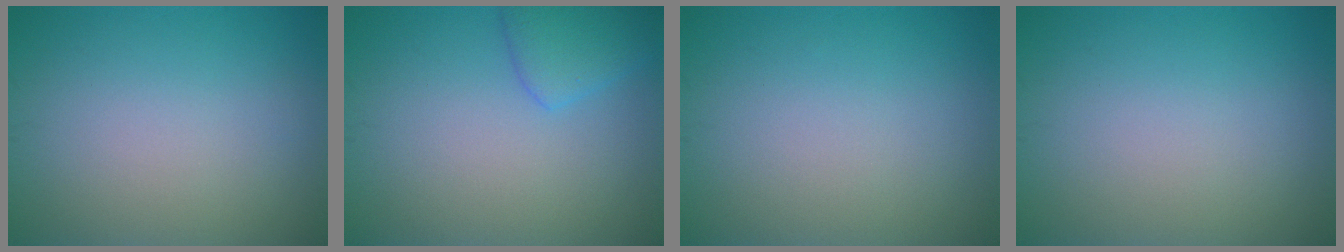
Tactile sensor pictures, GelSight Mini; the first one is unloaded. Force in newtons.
{"total": 2.6, "press": 2.6, "slide": 0.2}
{"total": 0.0}
{"total": 0.0}